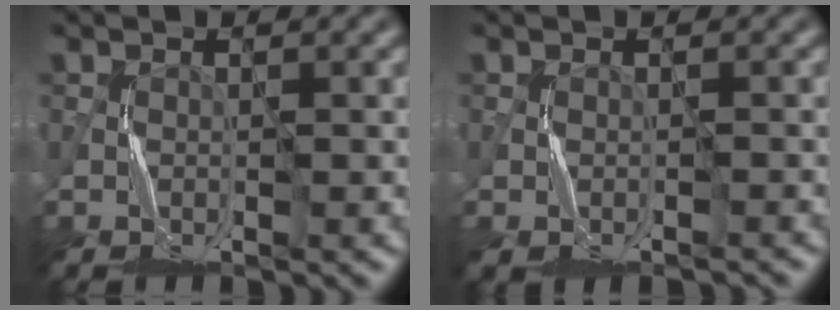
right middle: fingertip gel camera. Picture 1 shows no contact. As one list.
[{"total": 1.3, "force": [-0.7, 0.4, 1.0], "torque": [-0.023, -0.003, -0.010]}]